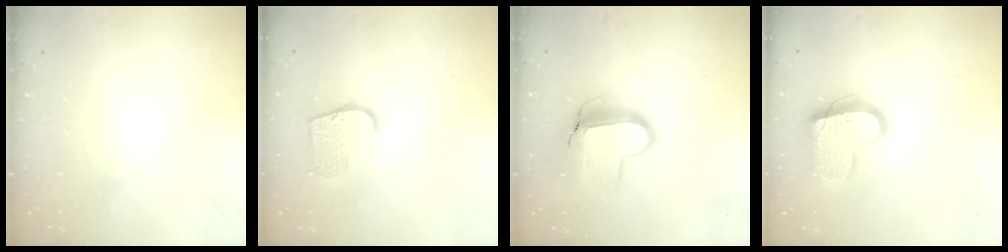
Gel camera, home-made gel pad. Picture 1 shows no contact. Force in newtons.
{"total": 10.2, "press": 10.2, "slide": 0.2}
{"total": 12.4, "press": 12.4, "slide": 1.0}
{"total": 16.3, "press": 16.3, "slide": 1.3}